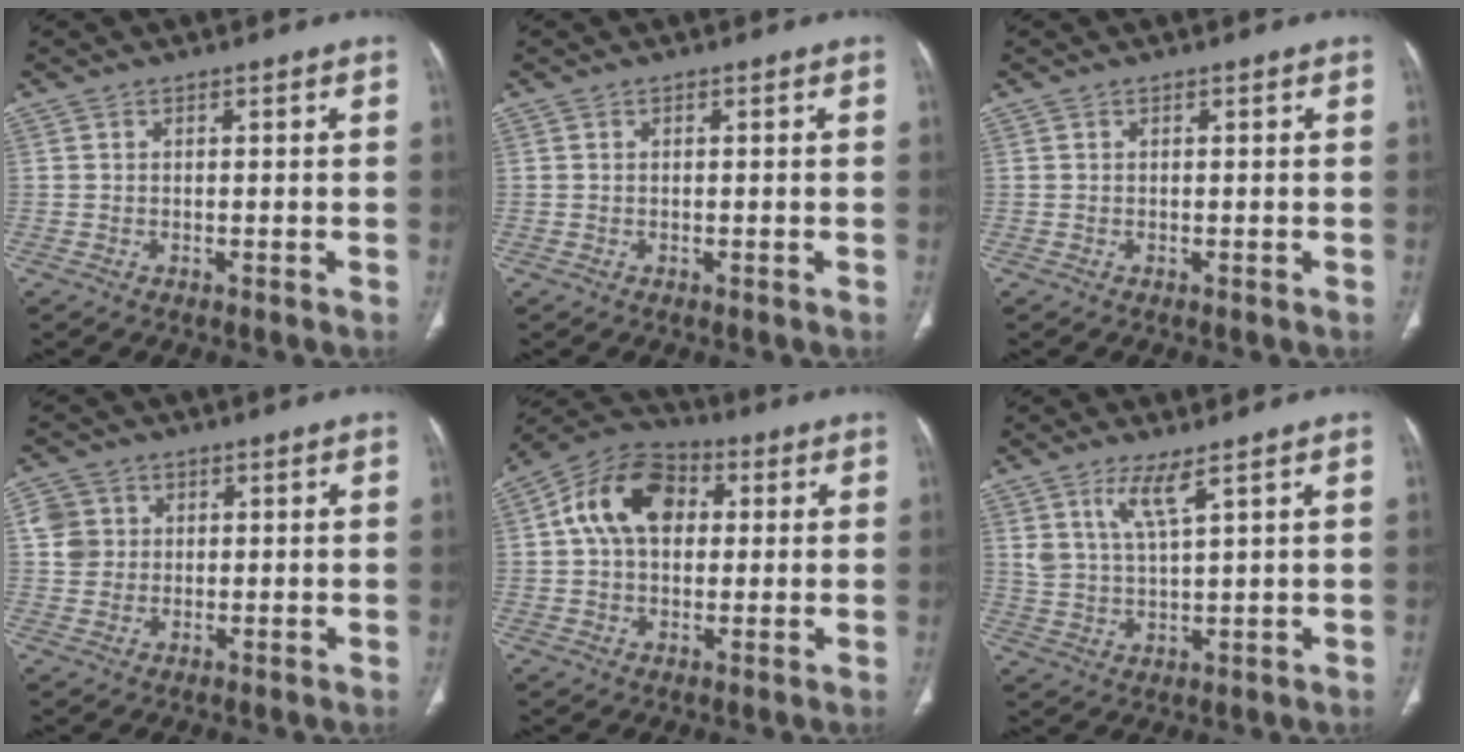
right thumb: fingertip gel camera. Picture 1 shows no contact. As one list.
[{"total": 0.0}, {"total": 0.0}, {"total": 4.7, "force": [1.0, 4.4, 1.1], "torque": [0.000, 0.002, 0.018]}, {"total": 13.7, "force": [2.8, 9.4, 9.5], "torque": [-0.148, 0.023, 0.036]}, {"total": 5.6, "force": [3.6, 0.9, 4.3], "torque": [-0.092, -0.027, 0.080]}]